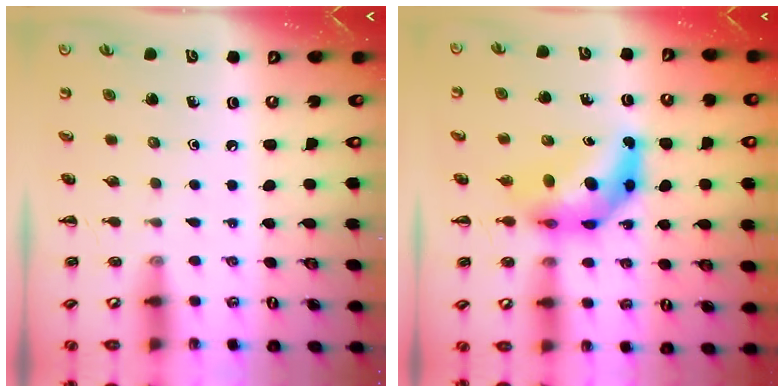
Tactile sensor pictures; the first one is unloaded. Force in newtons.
{"total": 8.5, "press": 8.2, "slide": 2.4}